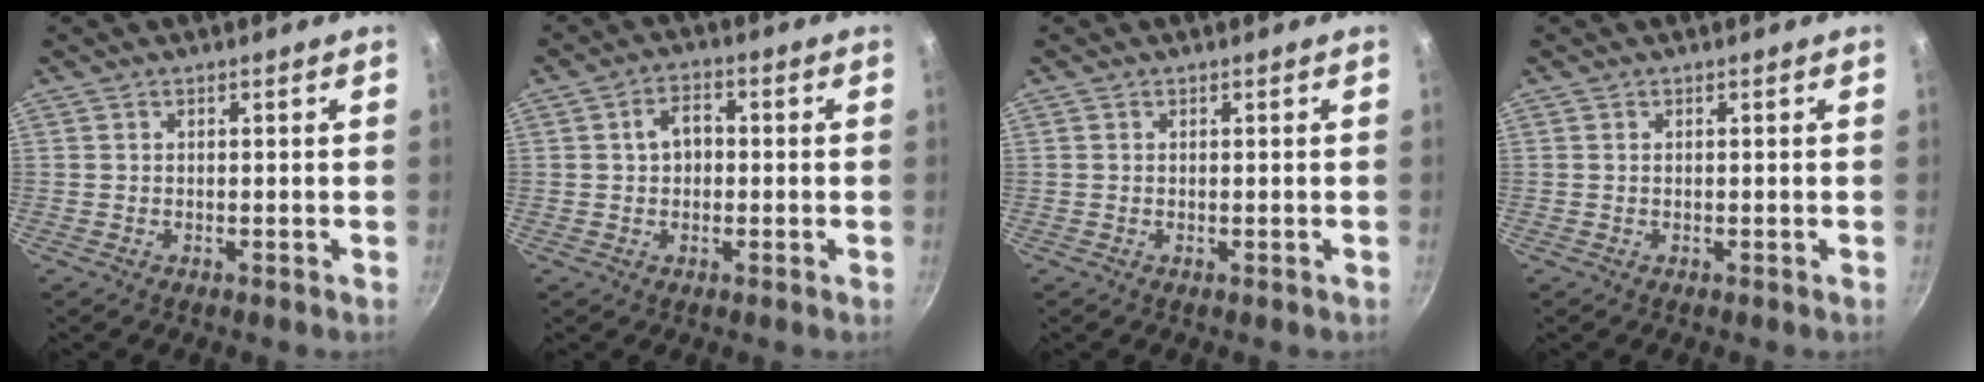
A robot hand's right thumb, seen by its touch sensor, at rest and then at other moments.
{"total": 4.7, "force": [0.3, 3.5, 3.2], "torque": [-0.034, 0.014, 0.000]}
{"total": 0.0}
{"total": 0.0}